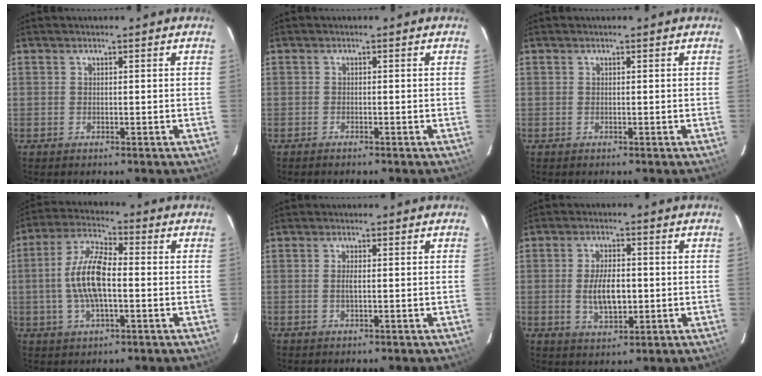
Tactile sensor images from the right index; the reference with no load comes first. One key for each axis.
{"total": 0.9, "fx": -0.8, "fy": 0.0, "fz": 0.2, "tx": -0.006, "ty": -0.002, "tz": -0.016}
{"total": 0.0}
{"total": 11.3, "fx": -1.0, "fy": 4.4, "fz": 10.4, "tx": -0.215, "ty": 0.011, "tz": -0.021}
{"total": 1.6, "fx": 0.0, "fy": 0.4, "fz": 1.6, "tx": -0.033, "ty": 0.000, "tz": -0.001}
{"total": 7.3, "fx": -0.6, "fy": 3.6, "fz": 6.3, "tx": -0.120, "ty": -0.004, "tz": -0.003}